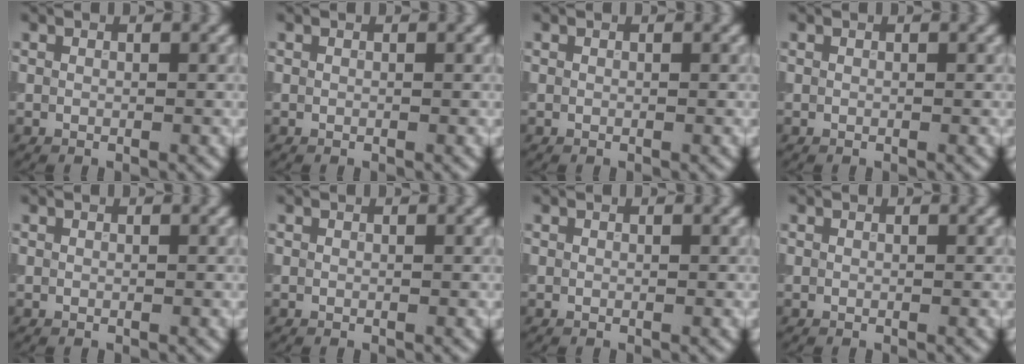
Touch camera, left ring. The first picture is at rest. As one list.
[{"total": 0.0}, {"total": 0.0}, {"total": 0.0}, {"total": 0.0}, {"total": 0.0}, {"total": 0.0}, {"total": 0.0}]